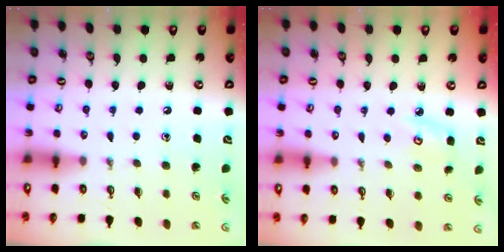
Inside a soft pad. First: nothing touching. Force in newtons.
{"total": 4.0, "press": 4.0, "slide": 0.5}